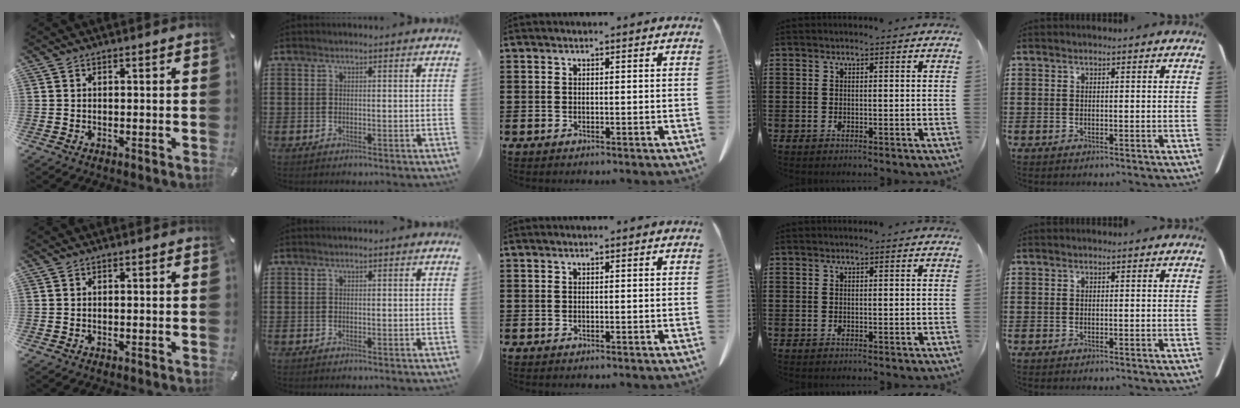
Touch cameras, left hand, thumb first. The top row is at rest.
{}